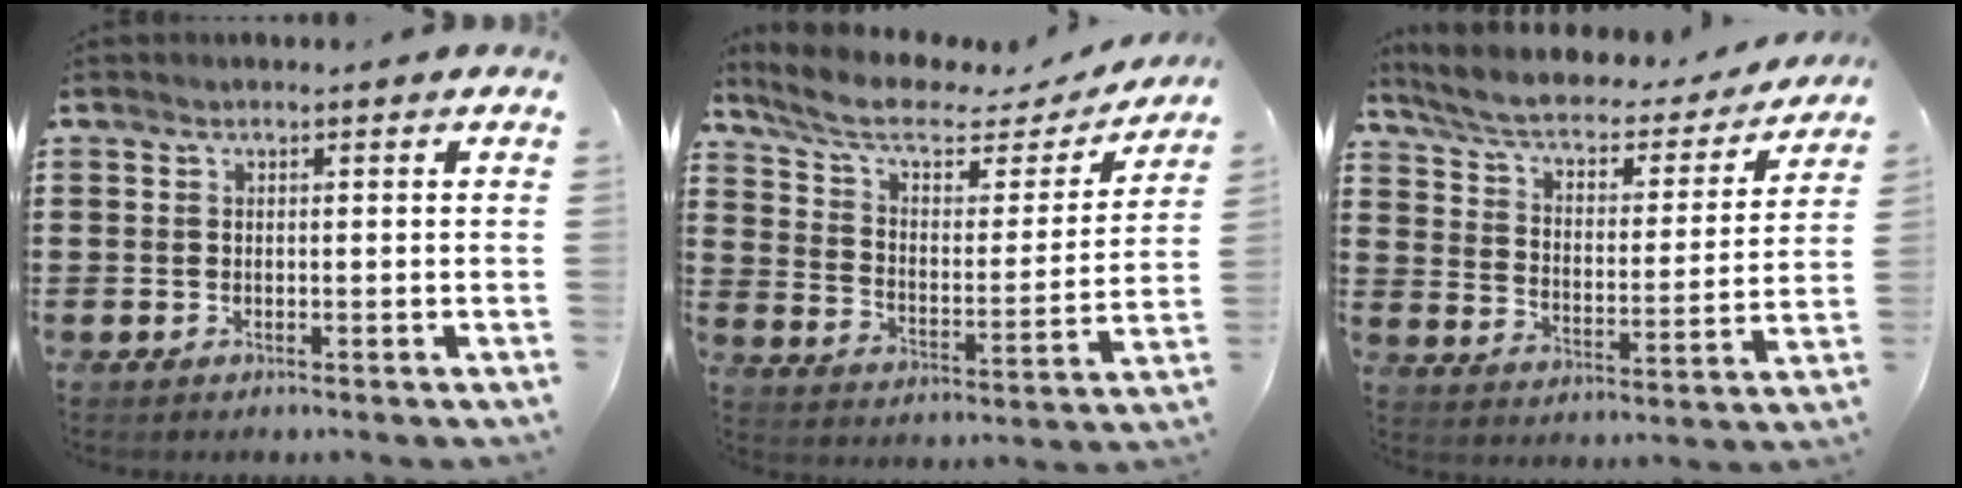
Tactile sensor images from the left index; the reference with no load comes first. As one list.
[{"total": 8.3, "force": [6.2, 2.7, 4.7], "torque": [-0.117, -0.030, 0.106]}, {"total": 5.2, "force": [4.1, 1.6, 2.8], "torque": [-0.074, -0.028, 0.063]}]